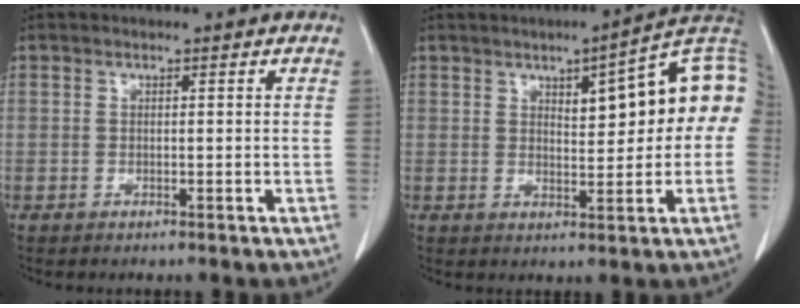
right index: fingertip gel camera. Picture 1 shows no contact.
{"total": 12.6, "force": [2.1, 3.4, 11.9], "torque": [-0.158, 0.038, 0.028]}